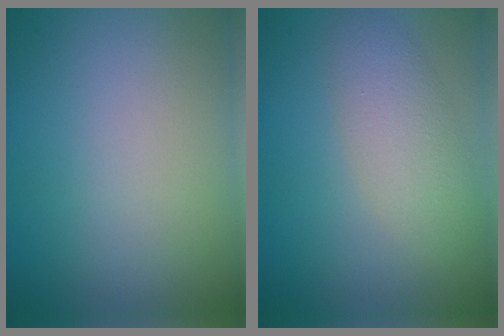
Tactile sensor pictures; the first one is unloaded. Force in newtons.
{"total": 3.5, "press": 3.5, "slide": 0.2}